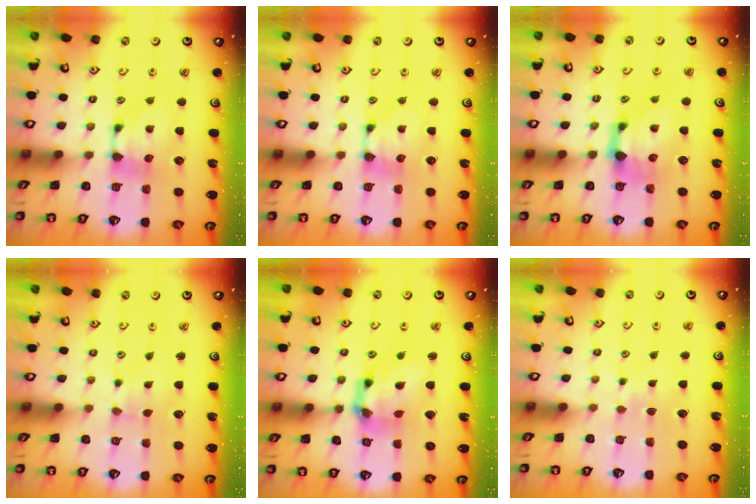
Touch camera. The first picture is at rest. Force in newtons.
{"total": 0.0}
{"total": 2.1, "press": 1.6, "slide": 1.4}
{"total": 0.6, "press": 0.4, "slide": 0.4}
{"total": 8.0, "press": 7.6, "slide": 2.6}
{"total": 3.7, "press": 3.6, "slide": 0.3}